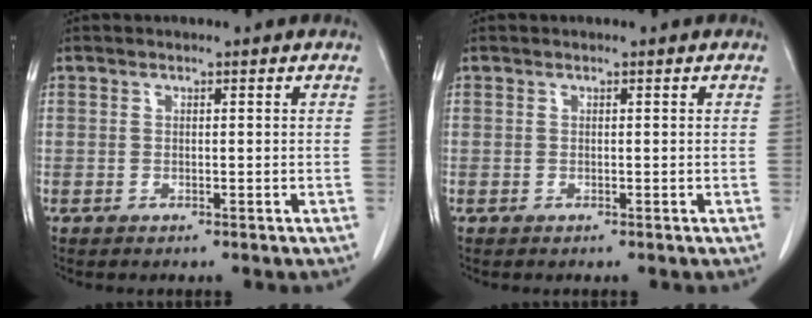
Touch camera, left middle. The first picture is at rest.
{"total": 0.0}